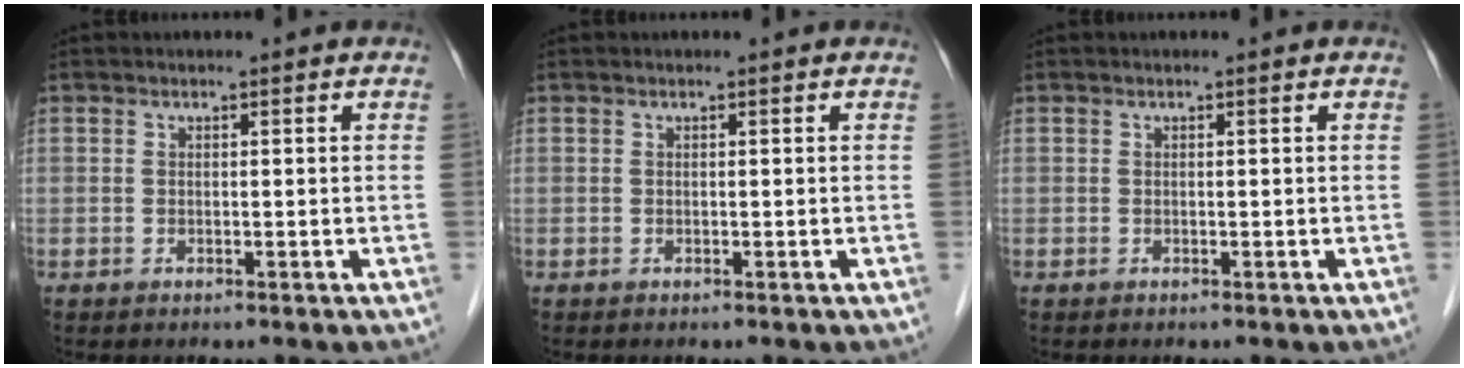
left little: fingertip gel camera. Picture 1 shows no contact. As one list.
[{"total": 0.0}, {"total": 0.0}]